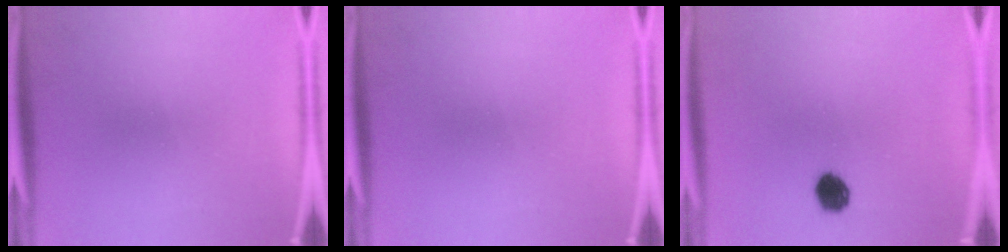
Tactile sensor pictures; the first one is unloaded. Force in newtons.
{"total": 0.0}
{"total": 5.3}